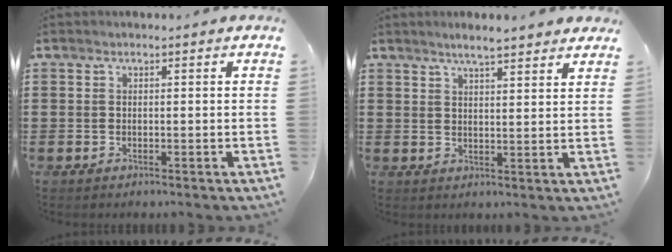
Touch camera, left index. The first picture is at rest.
{"total": 3.9, "force": [3.4, 0.2, 1.8], "torque": [-0.044, -0.005, 0.061]}